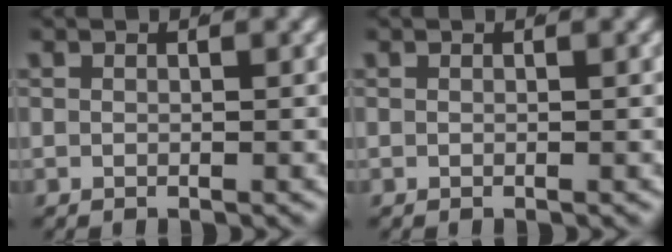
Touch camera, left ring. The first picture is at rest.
{"total": 0.0}